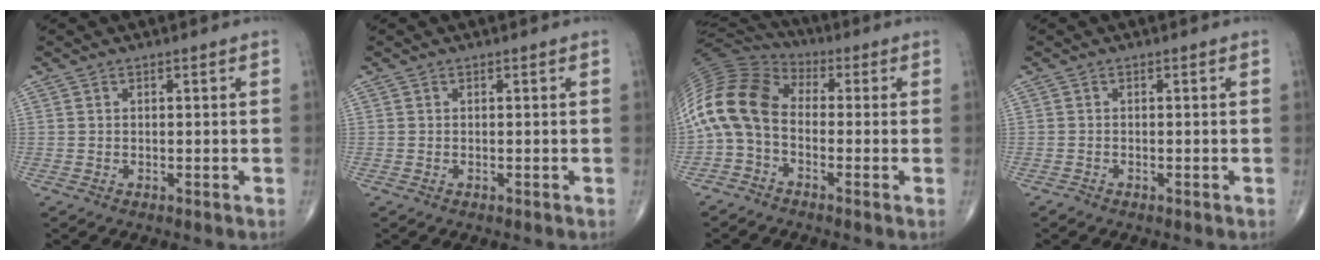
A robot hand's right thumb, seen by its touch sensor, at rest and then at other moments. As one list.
[{"total": 0.0}, {"total": 13.8, "force": [-1.9, 9.2, 10.1], "torque": [-0.208, 0.049, -0.055]}, {"total": 0.6, "force": [-0.5, 0.2, 0.1], "torque": [-0.005, -0.001, -0.013]}]